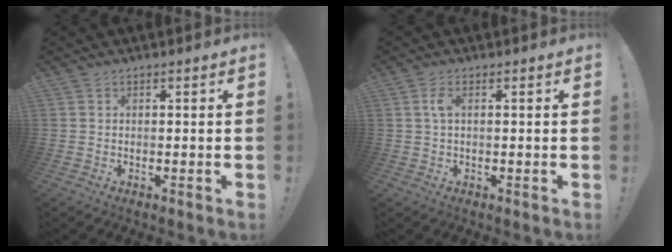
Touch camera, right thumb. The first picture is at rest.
{"total": 2.7, "force": [0.4, 0.8, 2.5], "torque": [-0.049, 0.003, 0.005]}